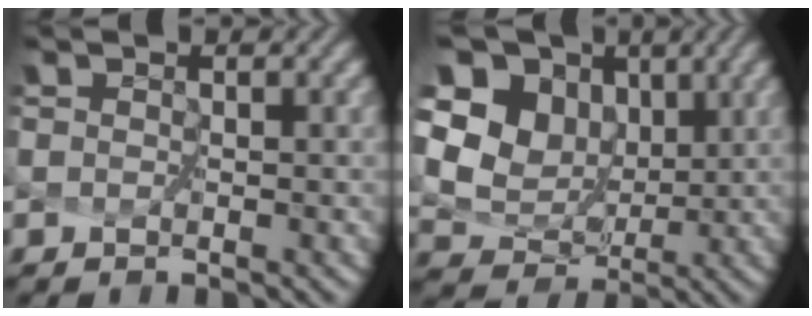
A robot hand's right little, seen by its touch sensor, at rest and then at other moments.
{"total": 10.1, "force": [4.5, 7.8, 4.5], "torque": [-0.140, 0.031, 0.089]}